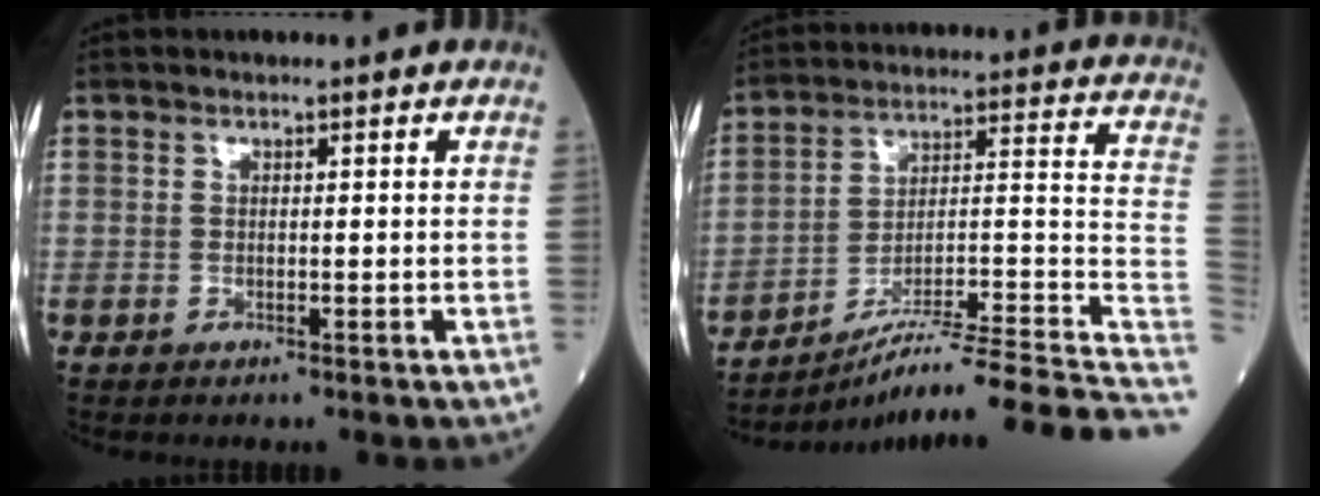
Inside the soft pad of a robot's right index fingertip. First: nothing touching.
{"total": 23.6, "force": [-18.9, -0.9, 14.2], "torque": [-0.142, 0.004, -0.289]}